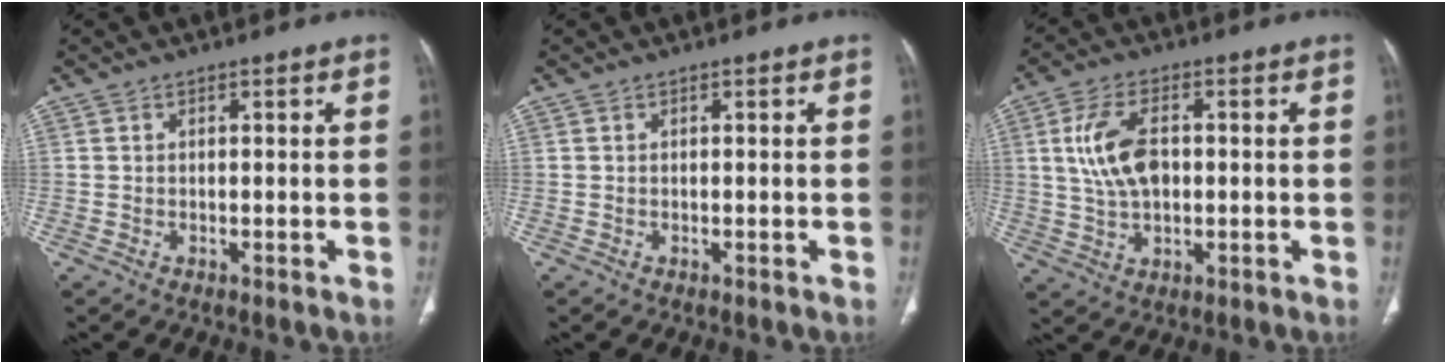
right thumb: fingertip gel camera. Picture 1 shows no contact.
{"total": 0.0}
{"total": 9.7, "force": [1.2, 5.5, 7.8], "torque": [-0.155, 0.005, 0.028]}